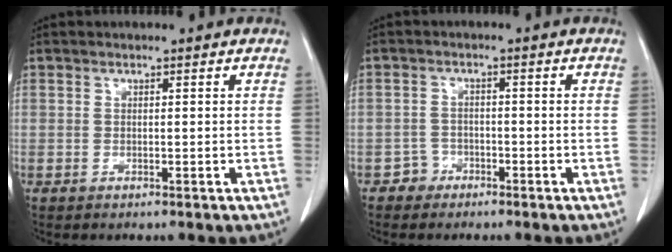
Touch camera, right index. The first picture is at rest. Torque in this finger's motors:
{"motor_torque": [-1.29, 0.47, -1.05, -0.21]}